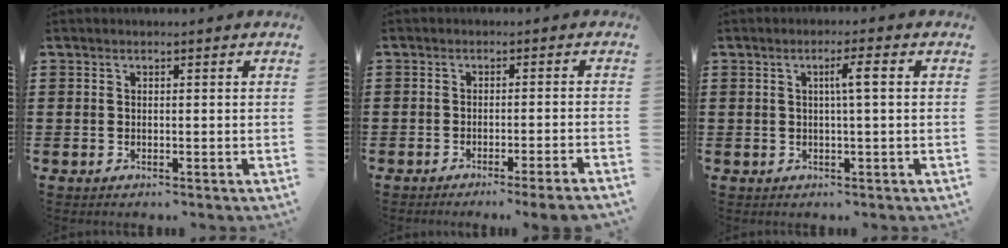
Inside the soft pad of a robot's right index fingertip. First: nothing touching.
{"total": 2.3, "force": [-1.9, -0.6, 1.2], "torque": [-0.020, -0.006, -0.036]}
{"total": 3.2, "force": [0.5, -0.2, 3.1], "torque": [-0.058, -0.001, 0.003]}